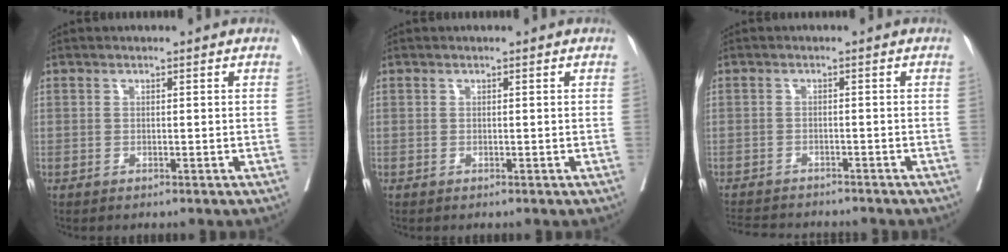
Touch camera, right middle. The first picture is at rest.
{"total": 0.0}
{"total": 9.3, "force": [-8.6, 1.8, 2.9], "torque": [-0.049, -0.006, -0.120]}